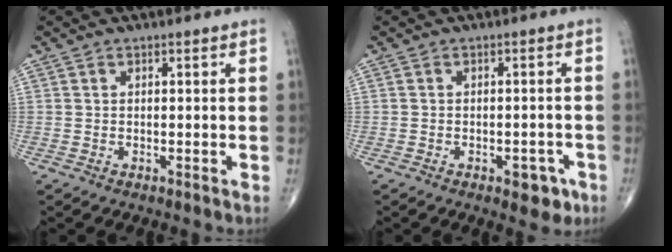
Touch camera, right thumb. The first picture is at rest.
{"total": 4.5, "force": [-2.3, 2.4, 3.0], "torque": [-0.018, 0.010, -0.025]}